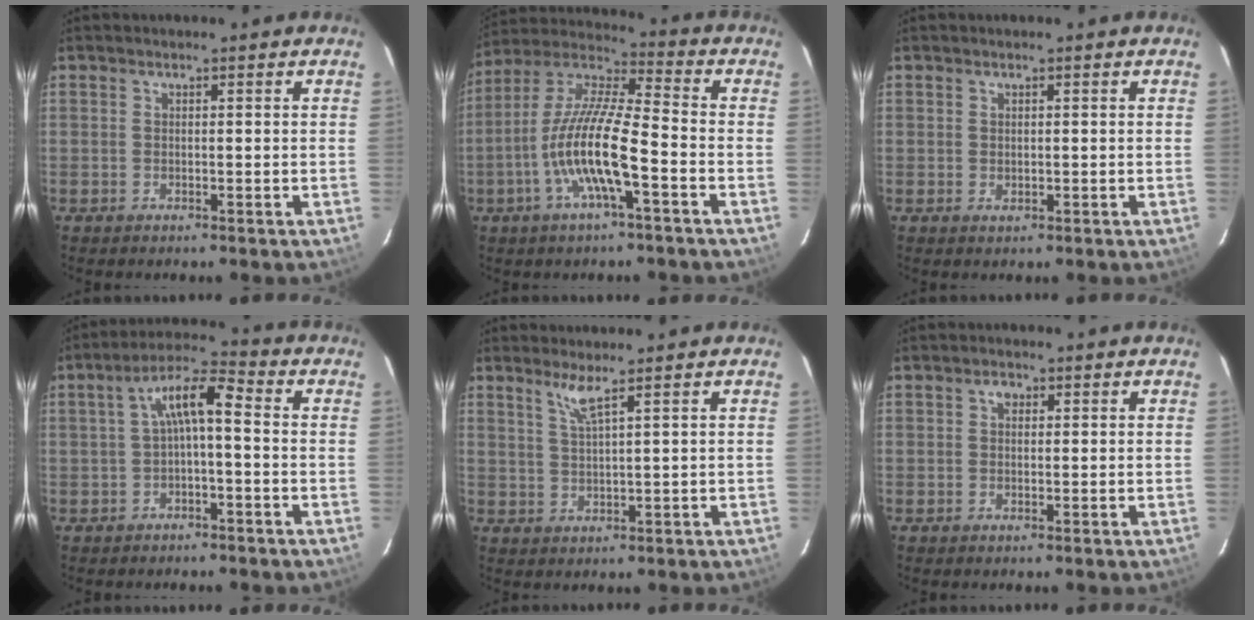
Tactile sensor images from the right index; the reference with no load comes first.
{"total": 14.1, "force": [-5.0, 2.2, 13.0], "torque": [-0.259, -0.002, -0.103]}
{"total": 0.7, "force": [0.2, 0.6, 0.2], "torque": [-0.003, -0.001, 0.005]}
{"total": 6.7, "force": [-0.6, 1.8, 6.4], "torque": [-0.132, 0.023, -0.012]}
{"total": 3.2, "force": [2.2, -0.6, 2.2], "torque": [-0.047, -0.008, 0.044]}
{"total": 1.5, "force": [0.5, 1.2, 0.8], "torque": [-0.011, 0.008, 0.006]}